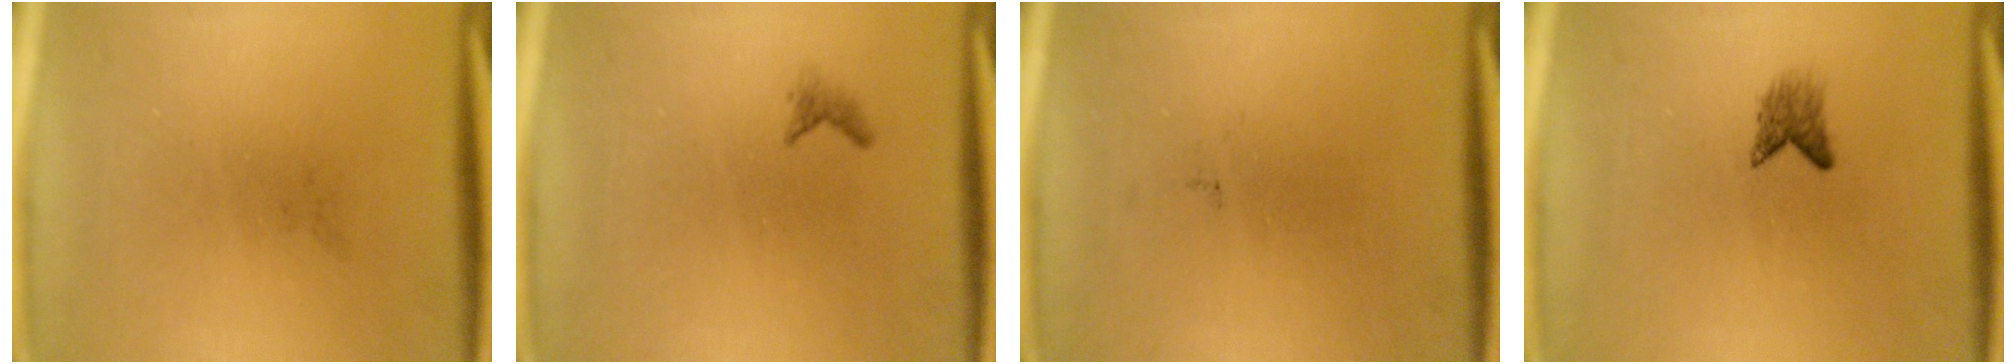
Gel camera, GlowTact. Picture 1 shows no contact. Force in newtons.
{"total": 0.7}
{"total": 0.0}
{"total": 1.9}